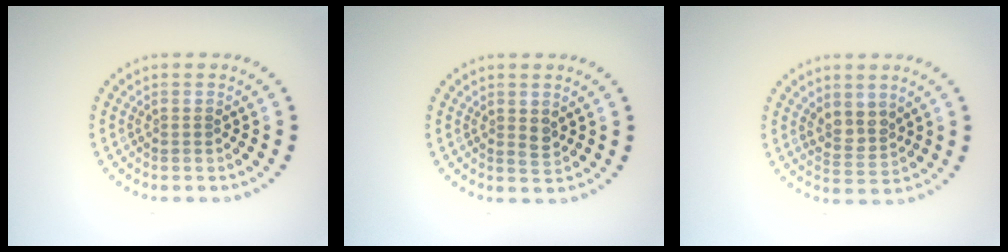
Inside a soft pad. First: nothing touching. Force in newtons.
{"total": 1.0, "press": 0.9, "slide": 0.4}
{"total": 2.3, "press": 1.9, "slide": 1.3}